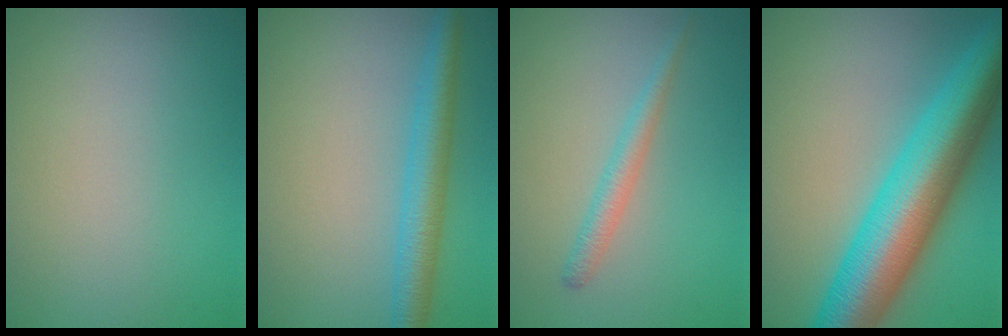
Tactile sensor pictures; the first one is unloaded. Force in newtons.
{"total": 3.9, "press": 3.9, "slide": 0.2}
{"total": 1.8, "press": 1.8, "slide": 0.0}
{"total": 11.5, "press": 11.5, "slide": 0.3}